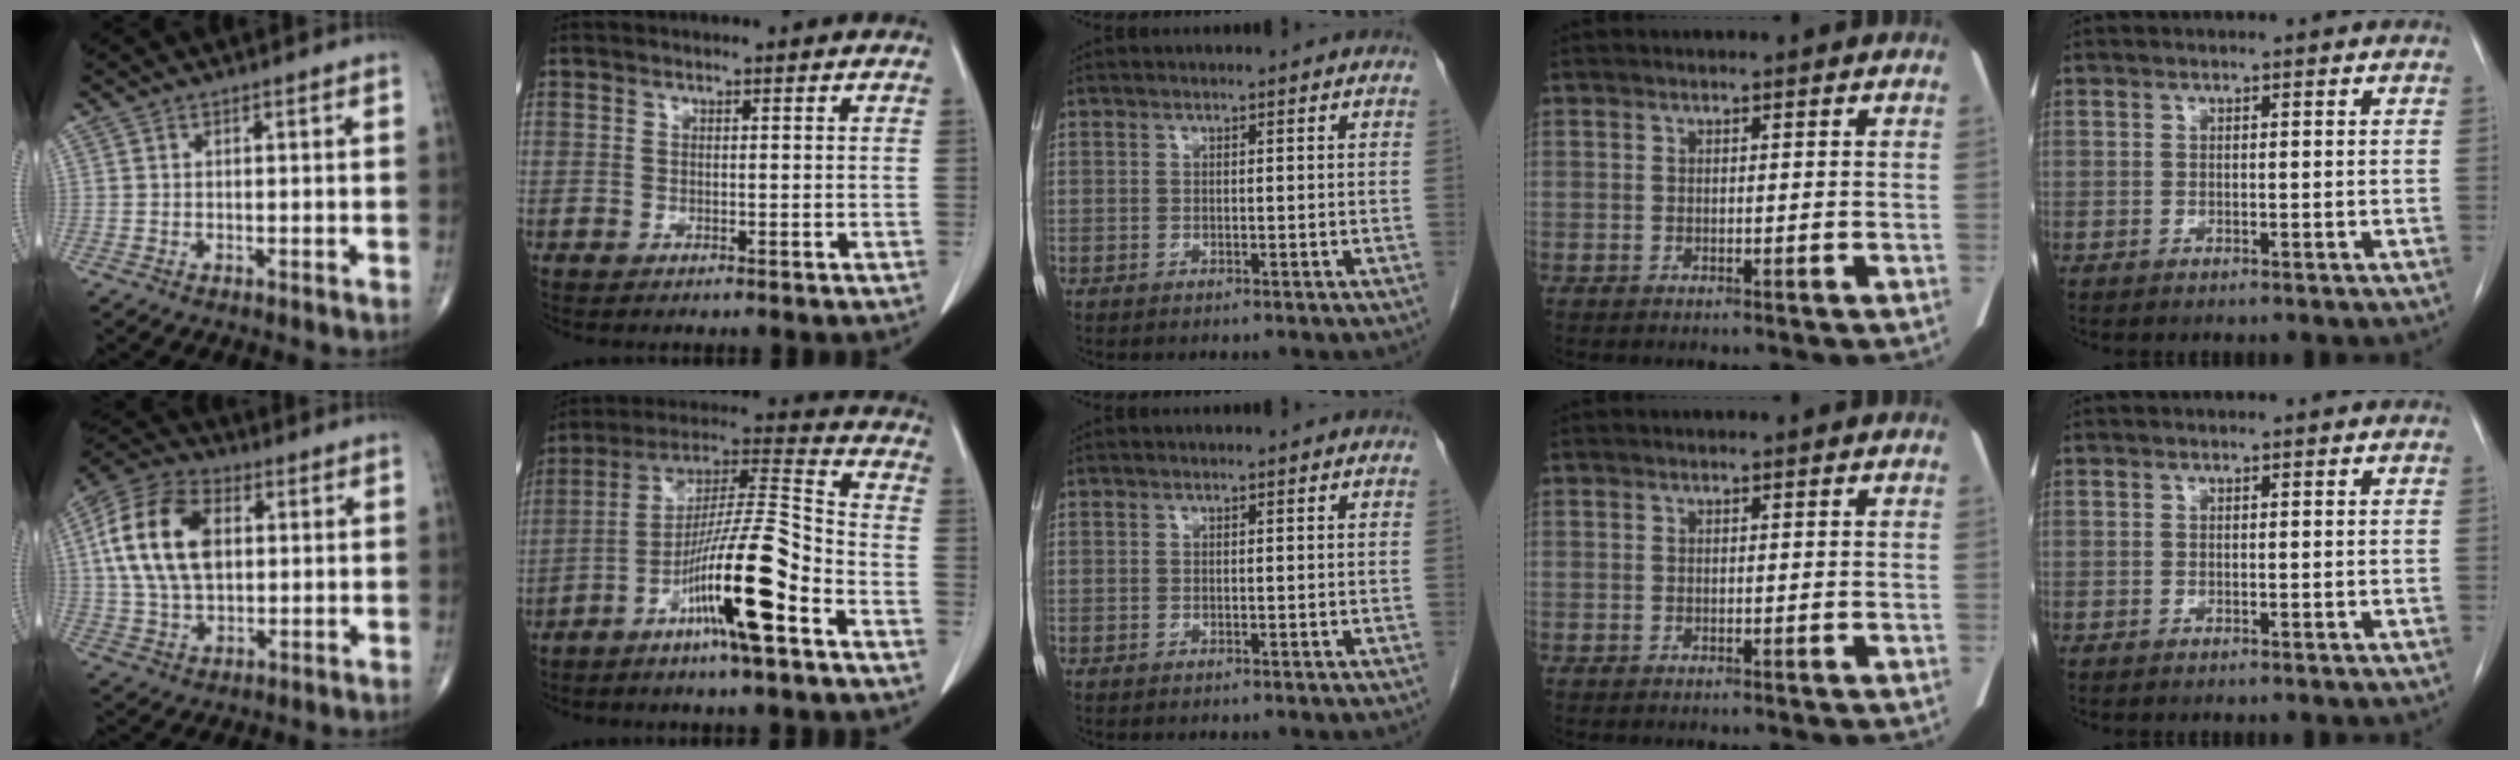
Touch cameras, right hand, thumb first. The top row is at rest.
{"thumb": {"total": 16.7, "force": [2.8, 10.3, 12.8], "torque": [-0.244, 0.010, 0.046]}, "index": {"total": 15.9, "force": [-7.5, 0.3, 14.1], "torque": [-0.257, -0.007, -0.137]}}